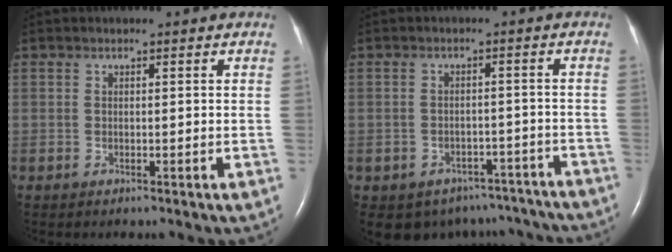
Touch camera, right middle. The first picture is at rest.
{"total": 11.5, "force": [-9.7, 6.0, 1.6], "torque": [-0.016, 0.025, -0.101]}